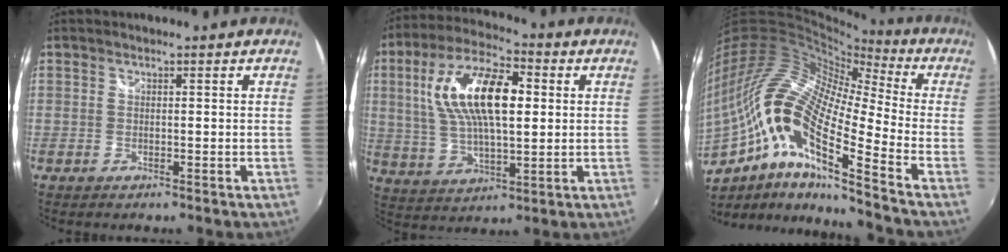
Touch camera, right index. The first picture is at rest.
{"total": 17.1, "force": [3.5, 7.4, 15.1], "torque": [-0.288, 0.019, 0.063]}
{"total": 23.6, "force": [-6.6, 6.1, 21.8], "torque": [-0.370, -0.049, -0.148]}